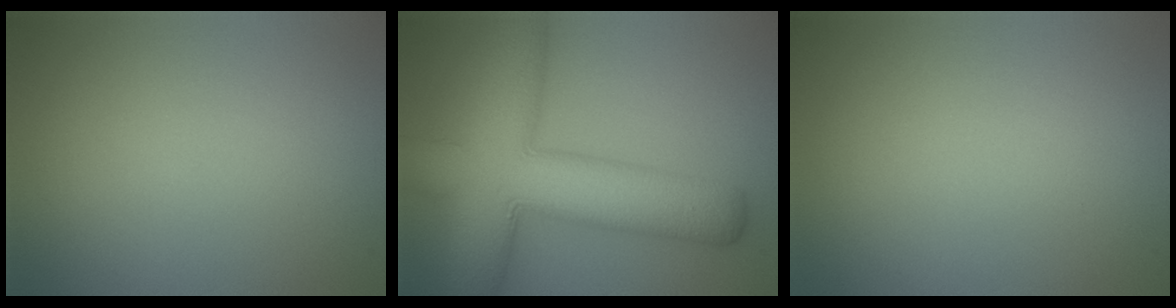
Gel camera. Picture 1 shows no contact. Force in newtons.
{"total": 11.8, "press": 11.7, "slide": 0.6}
{"total": 0.0}